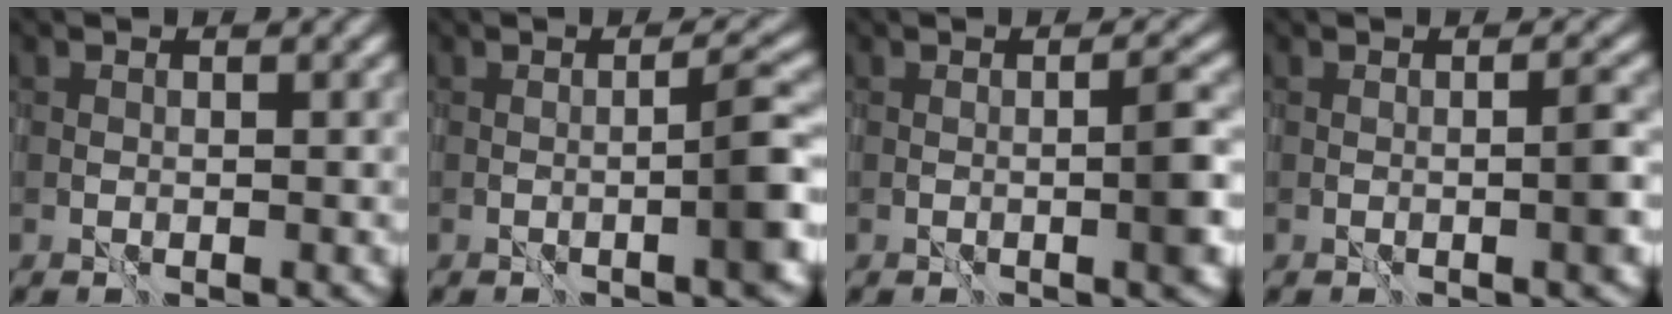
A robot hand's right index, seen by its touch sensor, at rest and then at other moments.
{"total": 3.1, "force": [-0.6, 0.0, 3.0], "torque": [-0.042, 0.011, -0.015]}
{"total": 2.3, "force": [-0.2, 0.0, 2.3], "torque": [-0.034, 0.004, -0.004]}
{"total": 1.5, "force": [-0.1, -0.1, 1.5], "torque": [-0.024, 0.003, -0.004]}